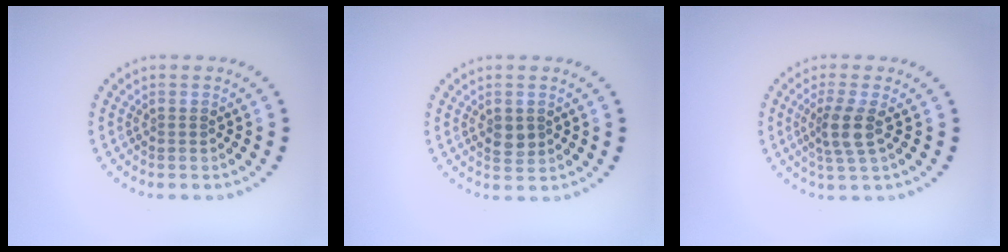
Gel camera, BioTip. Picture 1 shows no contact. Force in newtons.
{"total": 1.7, "press": 1.7, "slide": 0.1}
{"total": 2.7, "press": 2.2, "slide": 1.6}